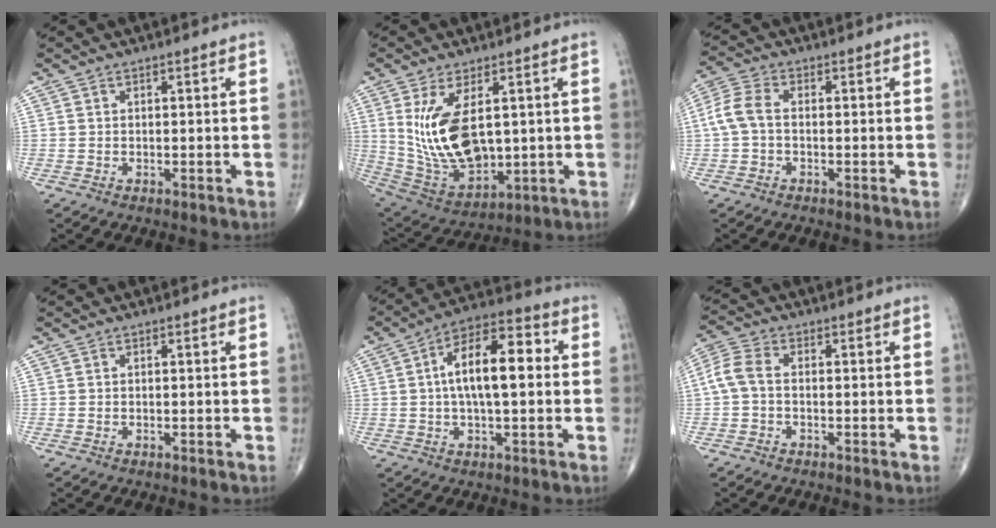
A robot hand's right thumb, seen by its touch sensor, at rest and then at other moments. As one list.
[{"total": 15.4, "force": [2.8, 7.9, 13.0], "torque": [-0.235, -0.020, 0.081]}, {"total": 5.4, "force": [-0.4, 3.2, 4.3], "torque": [-0.104, 0.016, -0.016]}, {"total": 0.0}, {"total": 13.8, "force": [1.3, 5.9, 12.4], "torque": [-0.199, 0.030, 0.012]}, {"total": 4.9, "force": [-0.4, 3.0, 3.9], "torque": [-0.093, 0.015, -0.019]}]